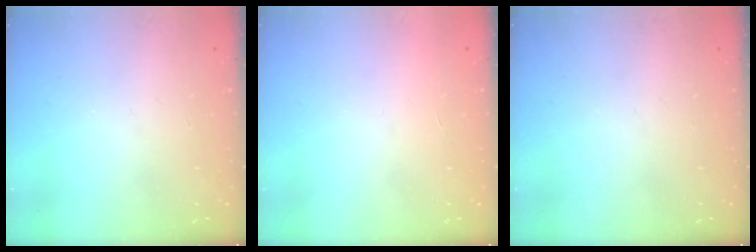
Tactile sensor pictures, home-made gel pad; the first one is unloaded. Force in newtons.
{"total": 1.7, "press": 1.7, "slide": 0.1}
{"total": 0.0}